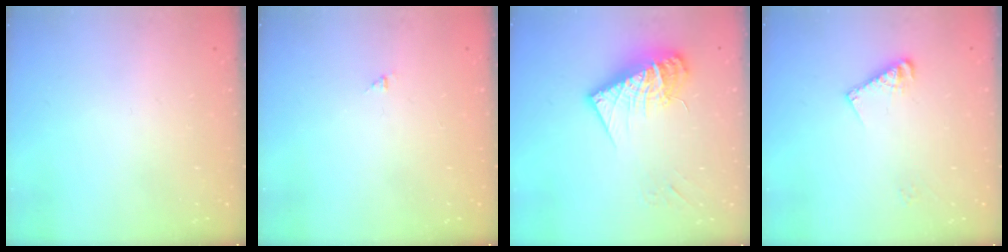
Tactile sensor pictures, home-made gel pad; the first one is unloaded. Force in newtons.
{"total": 1.0, "press": 1.0, "slide": 0.2}
{"total": 15.6, "press": 15.5, "slide": 1.6}
{"total": 7.3, "press": 7.2, "slide": 0.7}